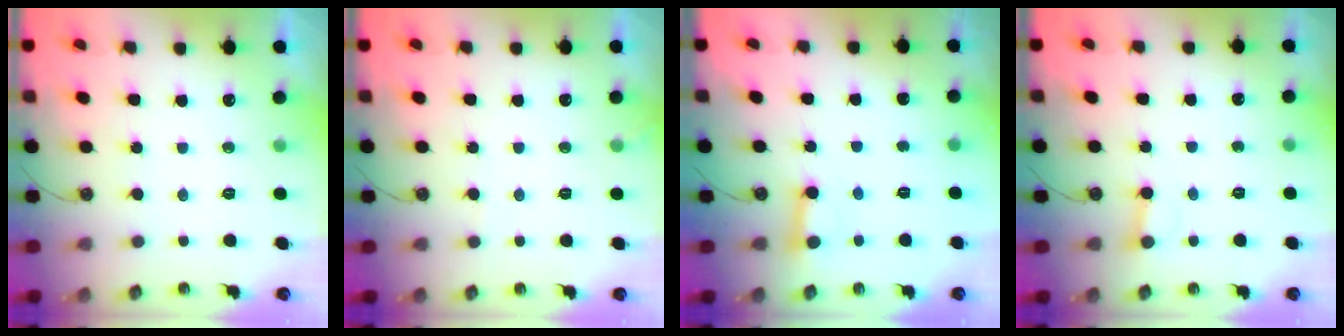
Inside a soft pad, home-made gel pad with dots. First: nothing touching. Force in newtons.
{"total": 5.2, "press": 5.2, "slide": 0.3}
{"total": 5.3, "press": 5.3, "slide": 0.4}
{"total": 2.7, "press": 2.7, "slide": 0.1}